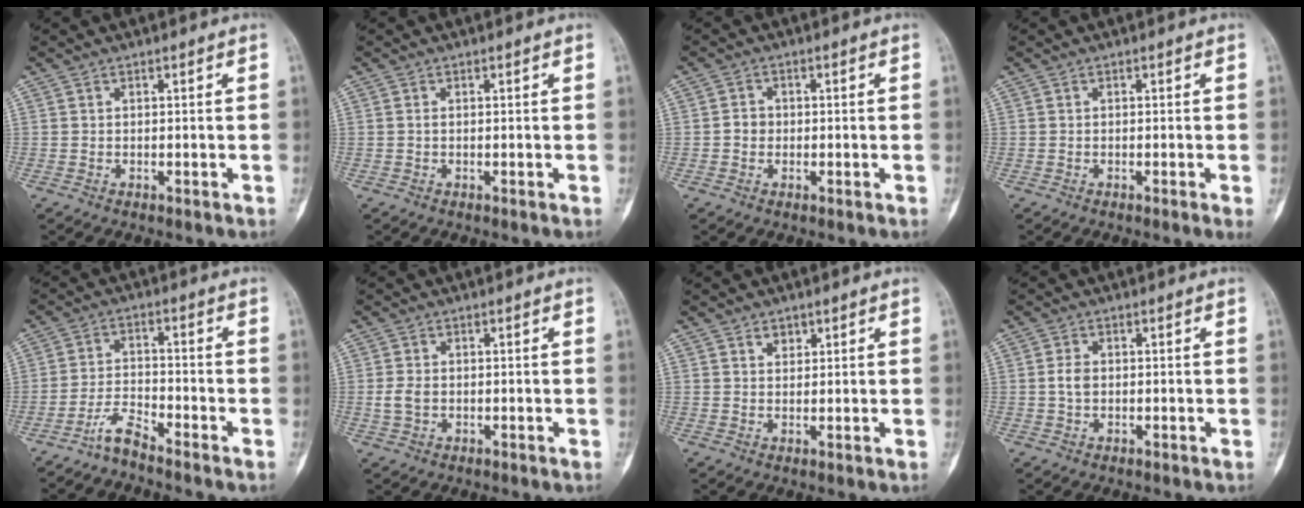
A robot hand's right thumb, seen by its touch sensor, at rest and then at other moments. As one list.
[{"total": 0.0}, {"total": 2.3, "force": [-0.3, 2.1, 1.0], "torque": [-0.006, 0.007, -0.009]}, {"total": 1.0, "force": [-0.4, -0.2, 0.9], "torque": [-0.018, -0.002, -0.006]}, {"total": 4.2, "force": [-3.8, 0.4, 1.7], "torque": [-0.035, 0.024, -0.080]}, {"total": 3.0, "force": [-0.3, 2.1, 2.0], "torque": [-0.043, 0.004, -0.007]}, {"total": 1.9, "force": [1.2, 1.4, 0.7], "torque": [0.003, -0.006, 0.017]}, {"total": 2.6, "force": [0.0, 1.7, 1.9], "torque": [-0.036, 0.004, -0.001]}]